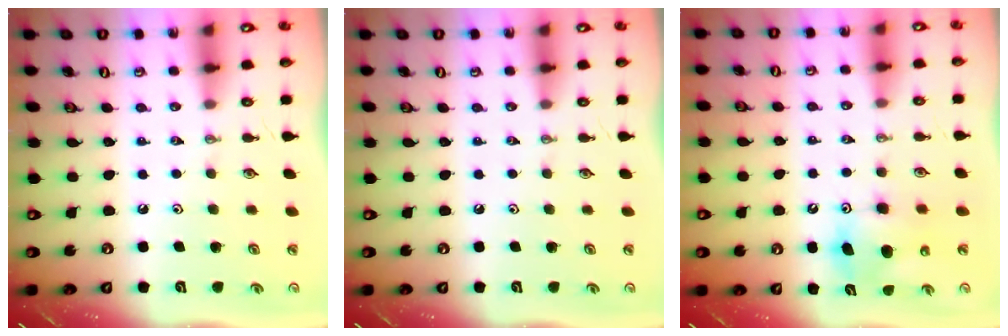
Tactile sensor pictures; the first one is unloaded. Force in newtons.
{"total": 0.0}
{"total": 8.4, "press": 8.4, "slide": 0.3}